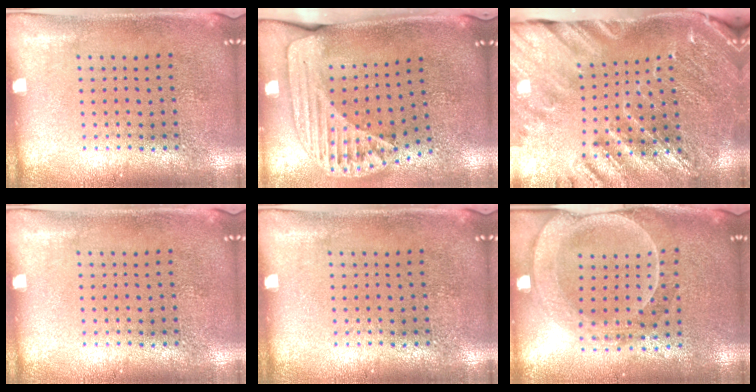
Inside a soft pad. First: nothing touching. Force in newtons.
{"total": 1.8, "press": 1.5, "slide": 1.0}
{"total": 3.0, "press": 3.0, "slide": 0.5}
{"total": 0.0}
{"total": 0.0}
{"total": 2.3, "press": 2.1, "slide": 0.9}